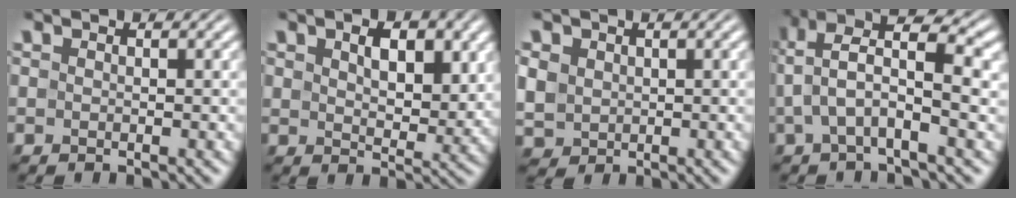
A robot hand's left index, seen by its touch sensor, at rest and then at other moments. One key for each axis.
{"total": 4.8, "fx": 1.6, "fy": 2.8, "fz": 3.5, "tx": -0.058, "ty": -0.006, "tz": 0.026}
{"total": 3.1, "fx": 0.7, "fy": 2.7, "fz": 1.2, "tx": -0.047, "ty": 0.003, "tz": 0.017}
{"total": 6.0, "fx": 0.9, "fy": 2.1, "fz": 5.6, "tx": -0.112, "ty": 0.018, "tz": 0.007}